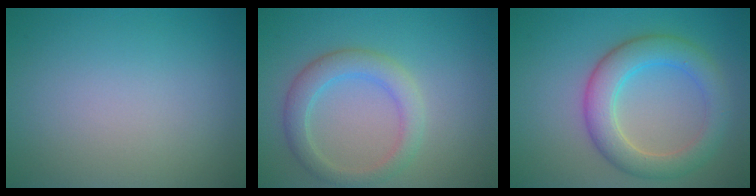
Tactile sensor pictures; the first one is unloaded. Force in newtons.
{"total": 3.4, "press": 3.4, "slide": 0.4}
{"total": 5.2, "press": 5.2, "slide": 0.1}